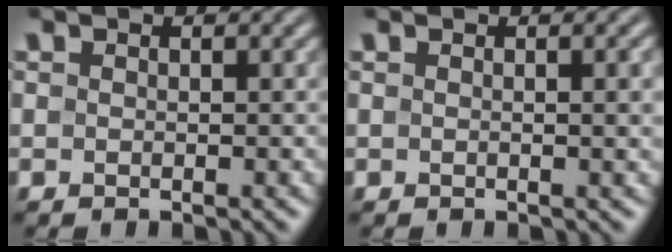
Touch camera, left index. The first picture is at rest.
{"total": 2.6, "force": [0.3, 0.7, 2.5], "torque": [-0.024, 0.006, 0.002]}